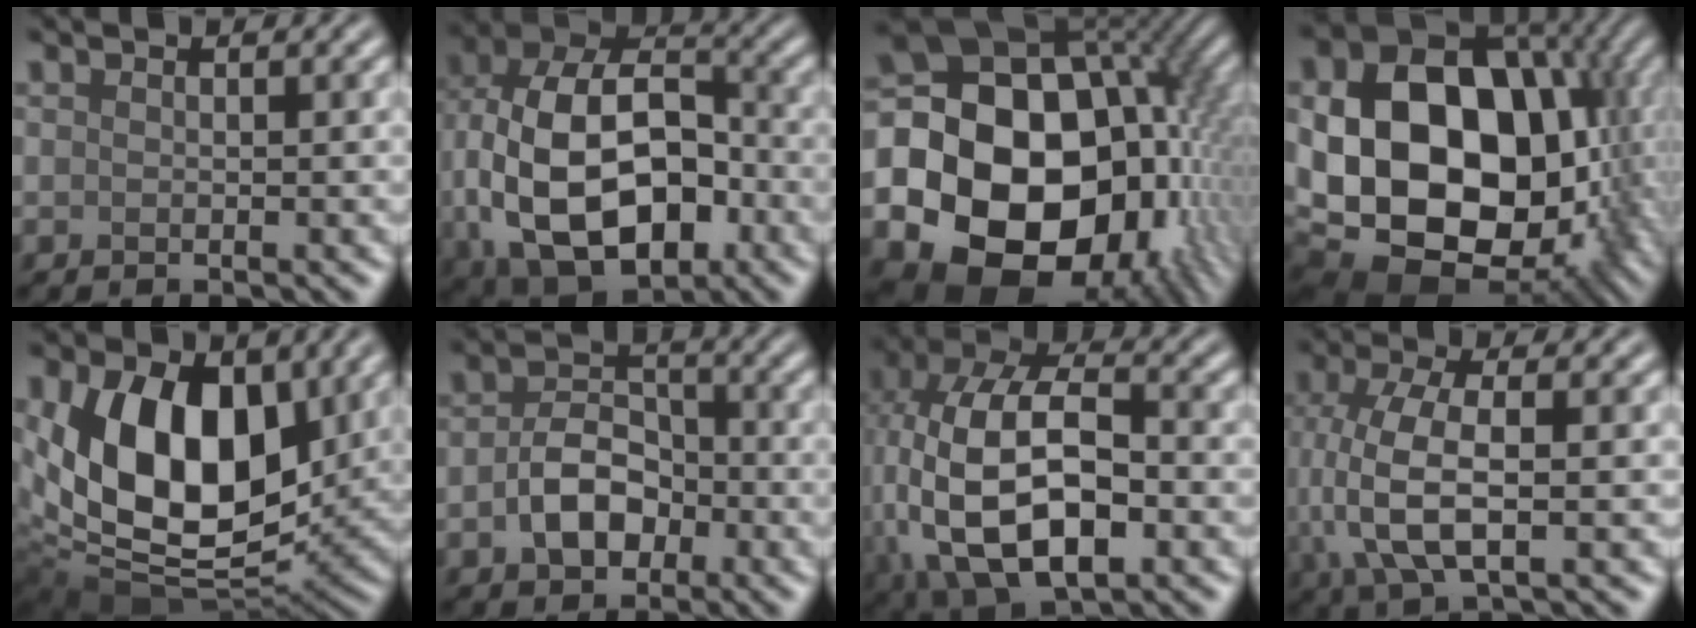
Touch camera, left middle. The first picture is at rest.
{"total": 14.6, "force": [-2.4, 9.6, 10.7], "torque": [-0.213, -0.018, -0.041]}
{"total": 23.4, "force": [-4.1, 19.0, 13.0], "torque": [-0.239, -0.014, -0.089]}
{"total": 21.4, "force": [-1.1, 16.2, 14.0], "torque": [-0.247, -0.022, 0.009]}
{"total": 13.2, "force": [2.7, 8.1, 10.0], "torque": [-0.171, -0.017, 0.046]}
{"total": 4.7, "force": [-1.4, 3.3, 3.0], "torque": [-0.054, 0.002, -0.028]}
{"total": 13.9, "force": [-1.5, 8.0, 11.3], "torque": [-0.231, -0.004, -0.027]}
{"total": 6.9, "force": [-0.3, 3.0, 6.2], "torque": [-0.138, -0.002, -0.005]}